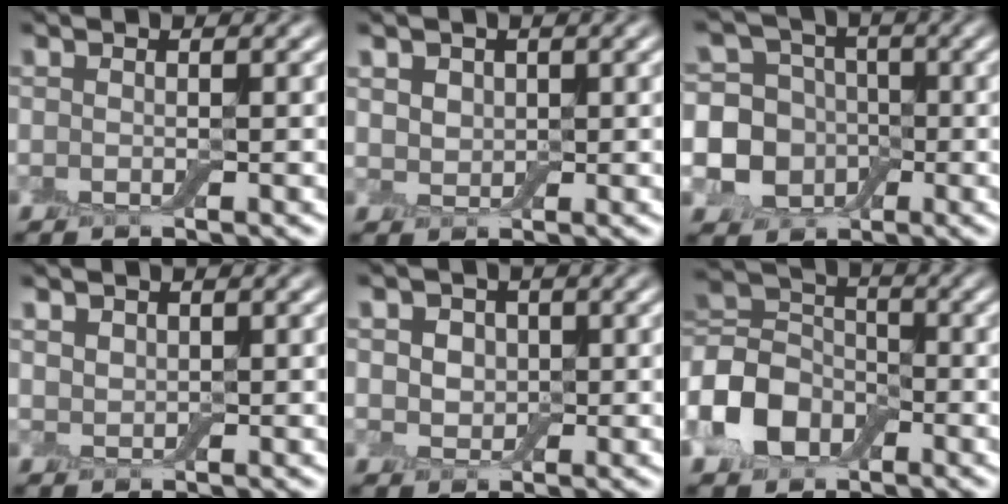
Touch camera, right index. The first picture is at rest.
{"total": 2.9, "force": [1.4, 2.1, 1.3], "torque": [-0.035, 0.007, 0.025]}
{"total": 9.4, "force": [-1.0, 8.7, 3.5], "torque": [-0.066, 0.020, -0.054]}
{"total": 1.3, "force": [0.9, 0.9, 0.3], "torque": [-0.007, 0.000, 0.018]}
{"total": 3.8, "force": [1.1, 3.0, 2.0], "torque": [-0.029, 0.010, 0.001]}
{"total": 7.5, "force": [-2.5, 5.5, 4.5], "torque": [-0.096, 0.007, -0.068]}